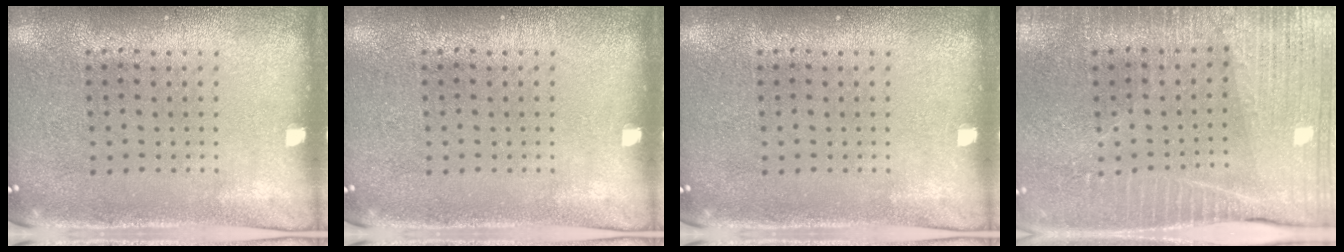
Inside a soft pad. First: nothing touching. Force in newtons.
{"total": 0.0}
{"total": 0.0}
{"total": 3.5, "press": 3.4, "slide": 0.8}